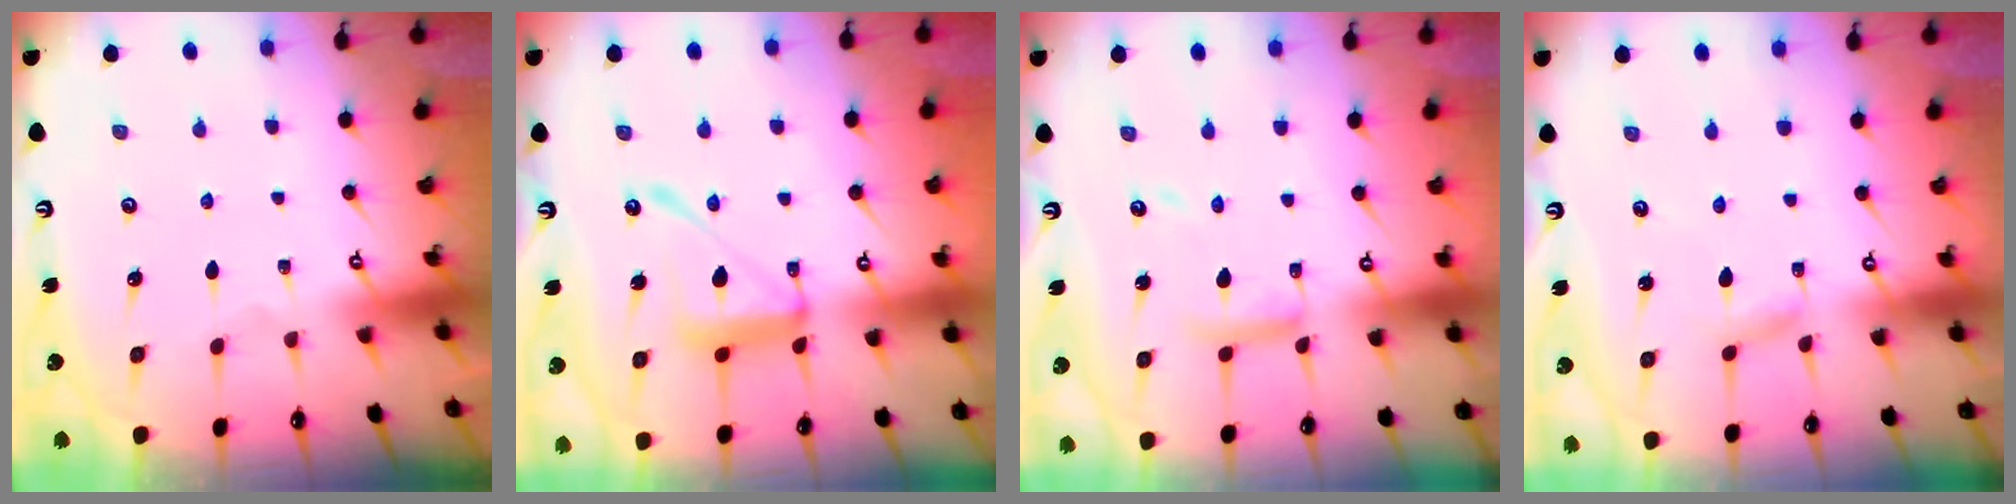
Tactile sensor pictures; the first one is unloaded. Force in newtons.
{"total": 16.9, "press": 16.8, "slide": 1.6}
{"total": 11.6, "press": 11.5, "slide": 1.1}
{"total": 1.7, "press": 1.7, "slide": 0.2}